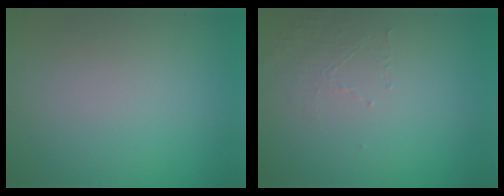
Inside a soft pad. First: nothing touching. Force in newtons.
{"total": 1.4, "press": 0.4, "slide": 1.4}